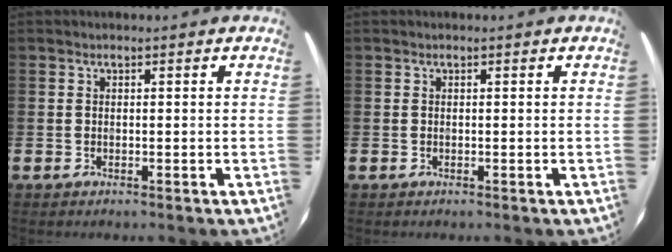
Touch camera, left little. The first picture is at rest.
{"total": 0.0}